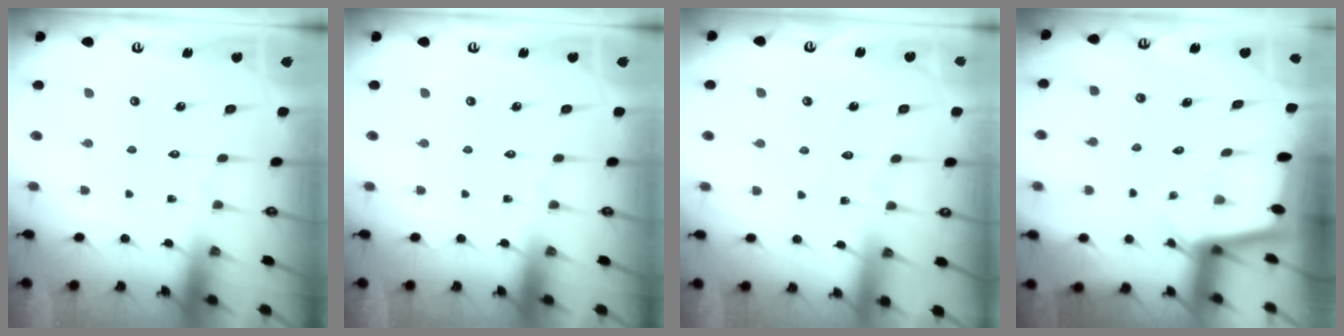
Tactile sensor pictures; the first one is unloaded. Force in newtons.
{"total": 0.0}
{"total": 3.3, "press": 3.3, "slide": 0.4}
{"total": 2.4, "press": 2.4, "slide": 0.2}